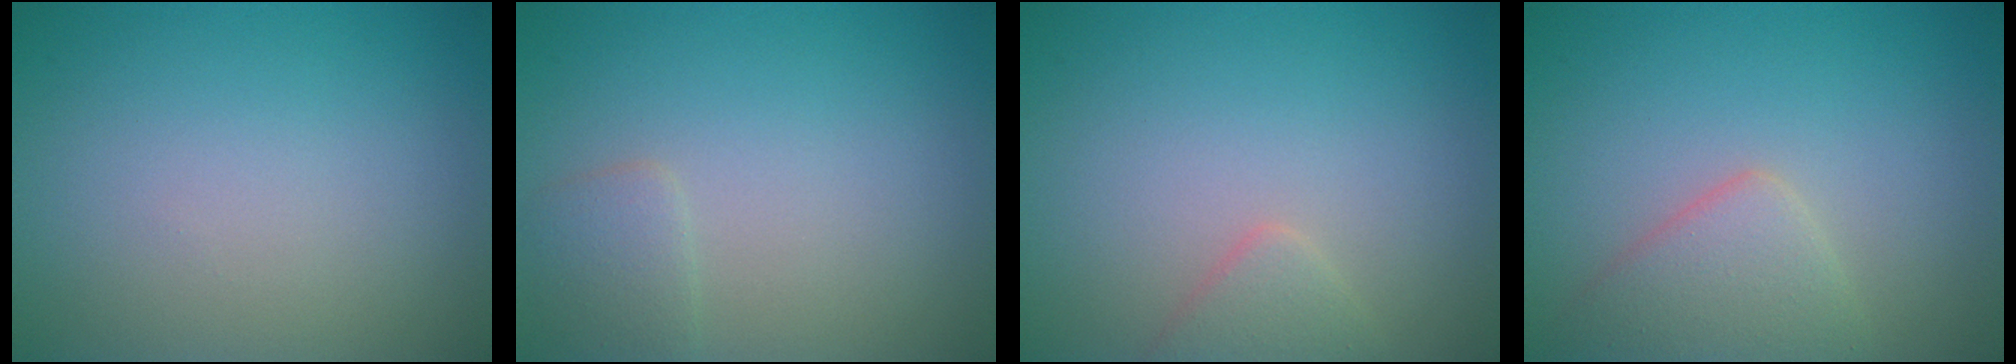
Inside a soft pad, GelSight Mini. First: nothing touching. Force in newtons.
{"total": 1.5, "press": 1.5, "slide": 0.0}
{"total": 1.6, "press": 1.6, "slide": 0.1}
{"total": 3.2, "press": 3.2, "slide": 0.1}